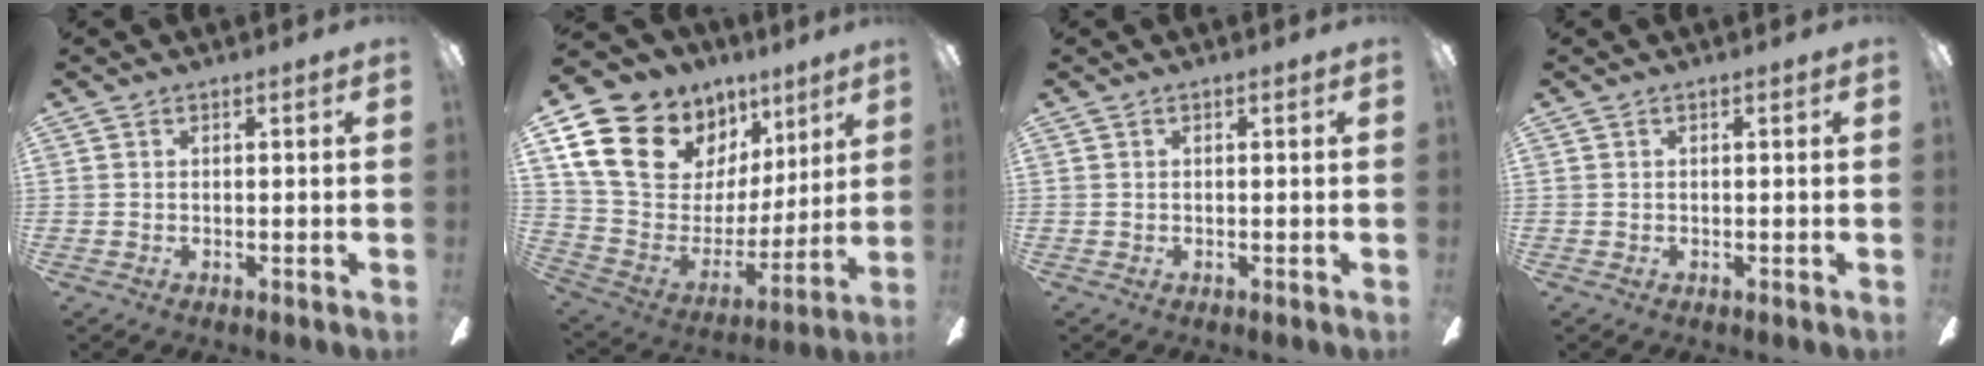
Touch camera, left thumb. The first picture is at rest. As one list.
[{"total": 19.6, "force": [10.7, 13.6, 9.2], "torque": [-0.166, -0.051, 0.214]}, {"total": 0.0}, {"total": 0.0}]